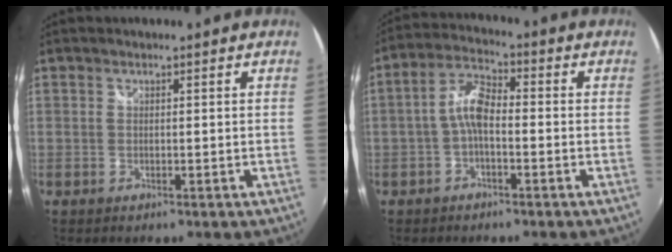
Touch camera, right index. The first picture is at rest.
{"total": 5.7, "force": [-1.6, 2.4, 4.9], "torque": [-0.105, 0.019, -0.035]}